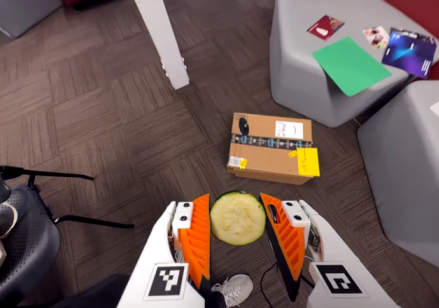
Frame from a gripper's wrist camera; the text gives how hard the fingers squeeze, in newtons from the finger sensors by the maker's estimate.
{"total": 7.4, "left": 7.9, "right": 7.0}